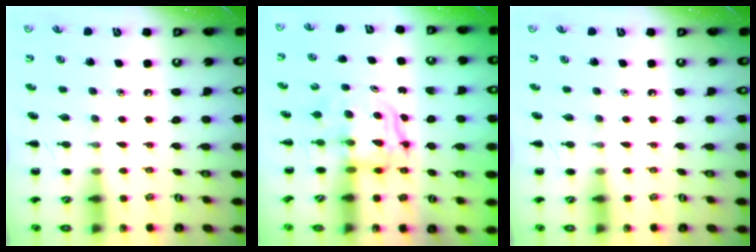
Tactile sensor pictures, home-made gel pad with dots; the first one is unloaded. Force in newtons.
{"total": 3.5, "press": 3.5, "slide": 0.3}
{"total": 0.0}